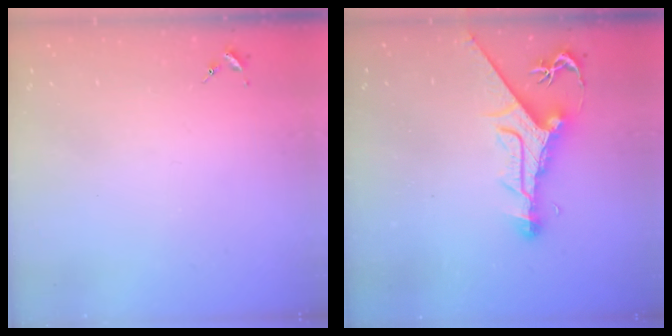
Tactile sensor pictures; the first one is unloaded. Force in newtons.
{"total": 12.0, "press": 11.9, "slide": 1.4}